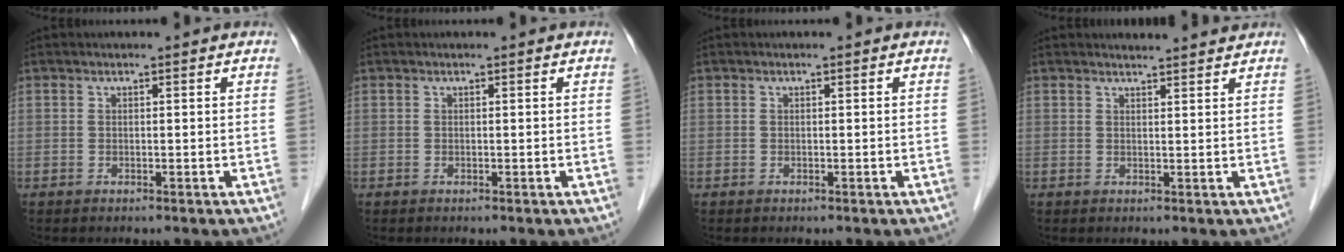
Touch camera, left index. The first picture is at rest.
{"total": 0.0}
{"total": 0.0}
{"total": 4.4, "force": [4.3, 0.1, 0.9], "torque": [-0.016, 0.008, 0.049]}